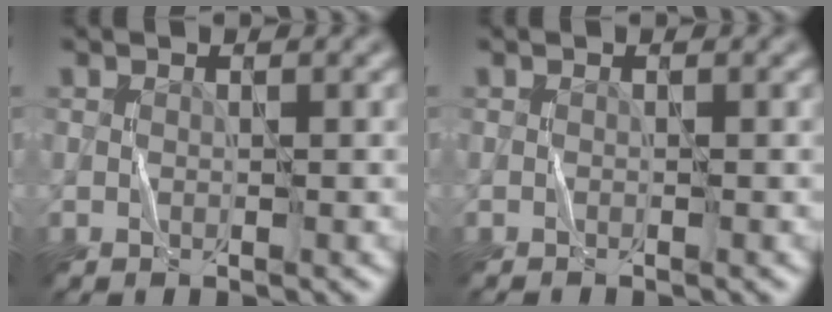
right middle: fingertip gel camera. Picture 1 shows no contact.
{"total": 0.6, "force": [-0.6, 0.0, 0.1], "torque": [0.001, -0.004, -0.011]}